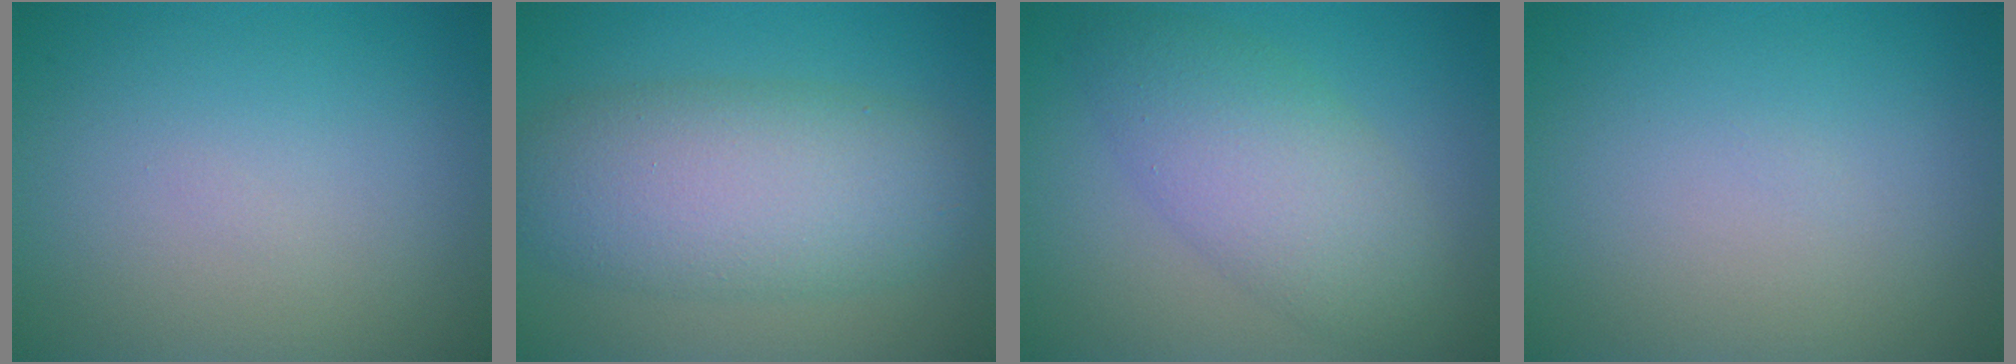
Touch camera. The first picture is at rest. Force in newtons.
{"total": 7.8, "press": 7.8, "slide": 0.2}
{"total": 5.7, "press": 5.7, "slide": 0.1}
{"total": 0.0}